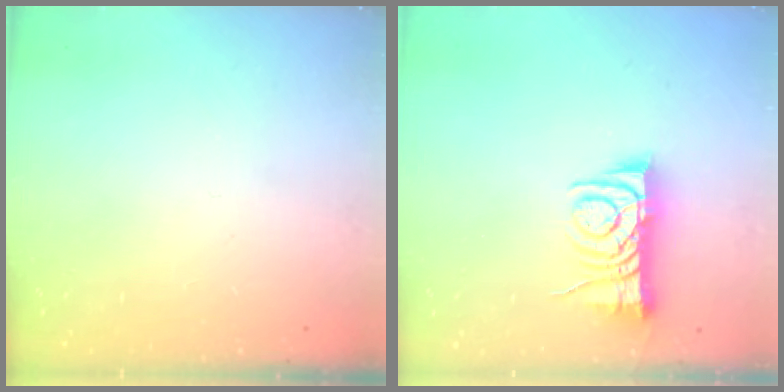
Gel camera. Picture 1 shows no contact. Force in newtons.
{"total": 7.6, "press": 7.5, "slide": 1.0}